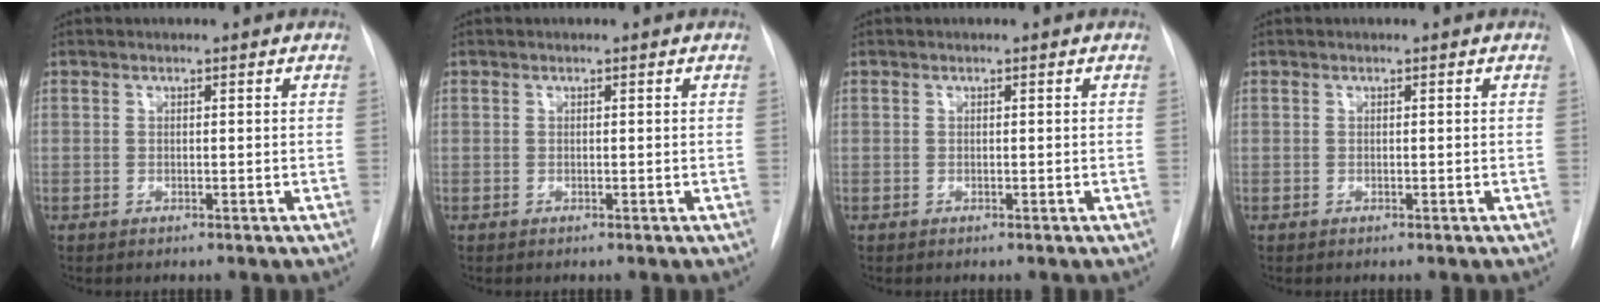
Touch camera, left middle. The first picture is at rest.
{"total": 0.0}
{"total": 0.0}
{"total": 0.0}